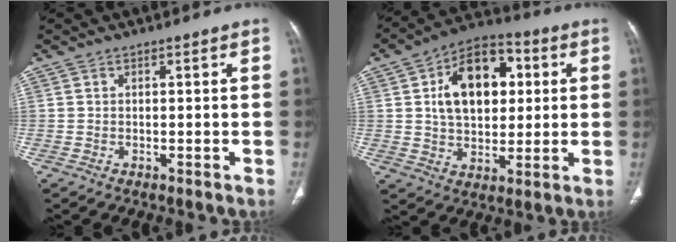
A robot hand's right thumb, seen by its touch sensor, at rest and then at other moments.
{"total": 16.4, "force": [3.6, 10.6, 11.9], "torque": [-0.149, 0.009, 0.054]}